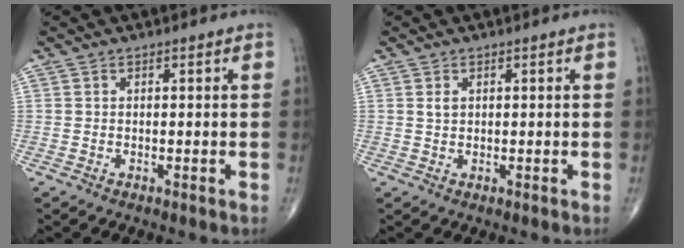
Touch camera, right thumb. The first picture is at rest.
{"total": 1.2, "force": [0.5, 0.8, 0.8], "torque": [-0.013, 0.001, 0.012]}